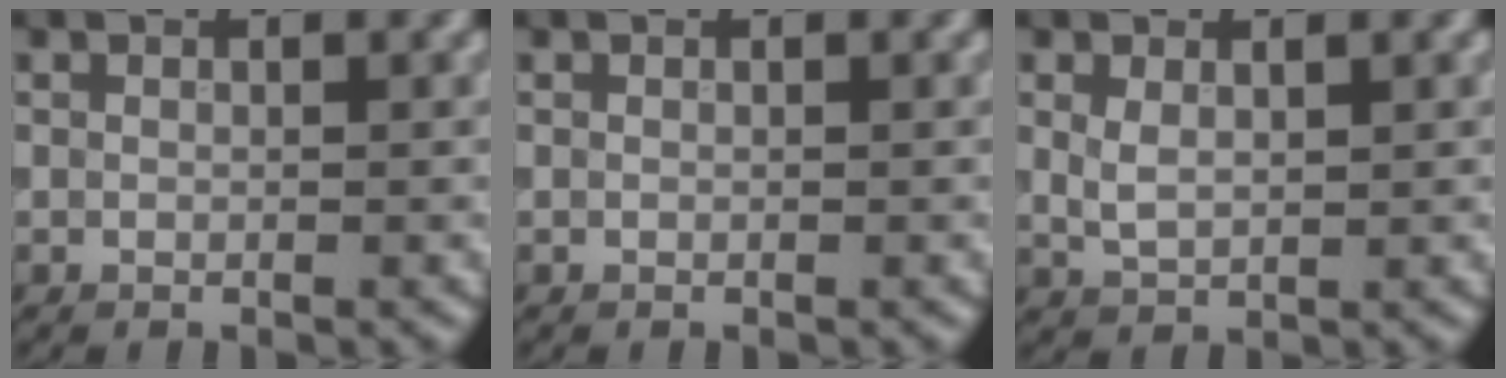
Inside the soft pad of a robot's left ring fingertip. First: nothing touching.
{"total": 0.0}
{"total": 1.8, "force": [0.7, 1.0, 1.4], "torque": [-0.034, -0.002, 0.017]}